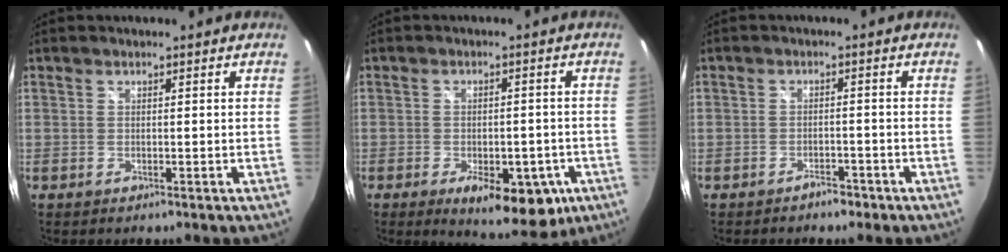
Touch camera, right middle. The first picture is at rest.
{"total": 13.6, "force": [-6.9, 6.3, 9.9], "torque": [-0.153, -0.022, -0.082]}
{"total": 2.4, "force": [-2.0, 1.3, 0.4], "torque": [-0.009, 0.008, -0.024]}